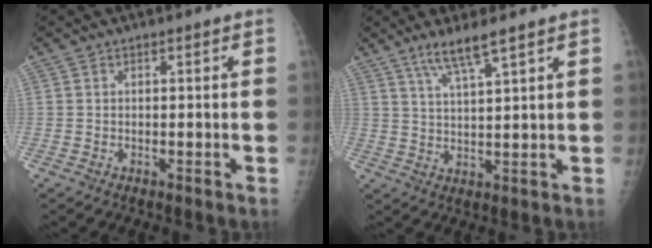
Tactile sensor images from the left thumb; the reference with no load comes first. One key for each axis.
{"total": 6.1, "fx": 4.3, "fy": 0.1, "fz": 4.4, "tx": -0.091, "ty": -0.023, "tz": 0.087}